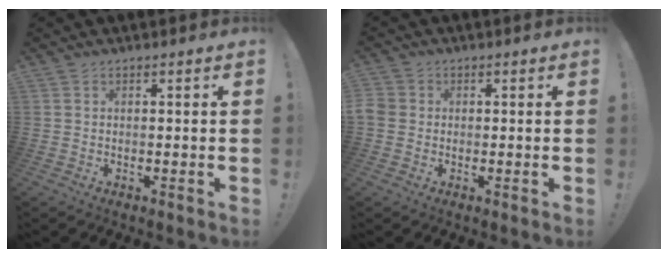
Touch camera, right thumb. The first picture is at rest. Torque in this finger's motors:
{"motor_torque": [-0.08, 0.77, 0.32, 0.48, 0.17]}